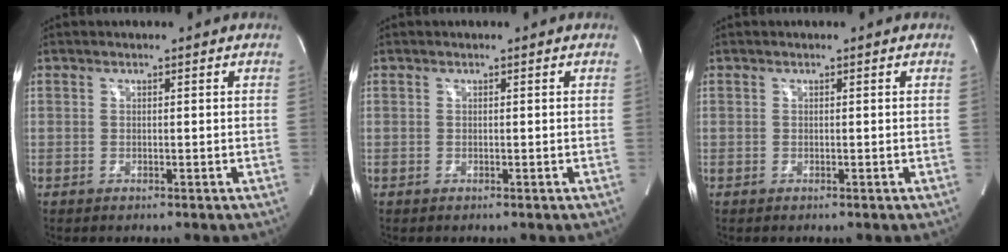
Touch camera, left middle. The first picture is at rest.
{"total": 0.0}
{"total": 0.0}